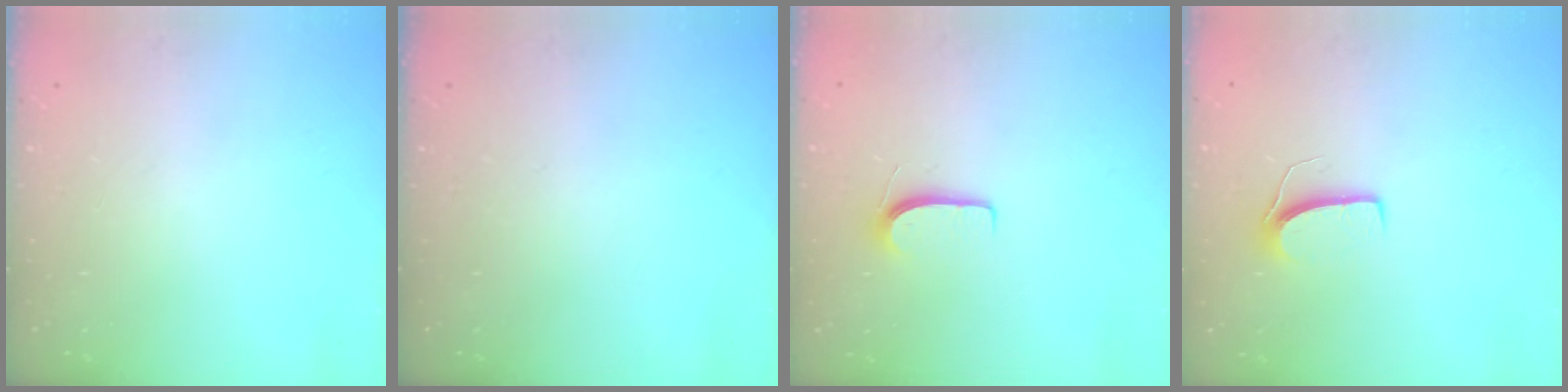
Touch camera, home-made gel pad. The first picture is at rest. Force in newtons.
{"total": 0.0}
{"total": 5.8, "press": 5.8, "slide": 0.6}
{"total": 6.8, "press": 6.7, "slide": 0.5}